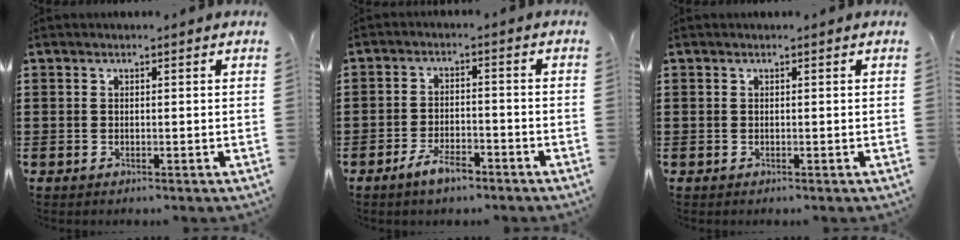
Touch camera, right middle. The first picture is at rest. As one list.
[{"total": 4.8, "force": [-3.6, 1.6, 2.7], "torque": [-0.056, 0.006, -0.070]}, {"total": 0.0}]